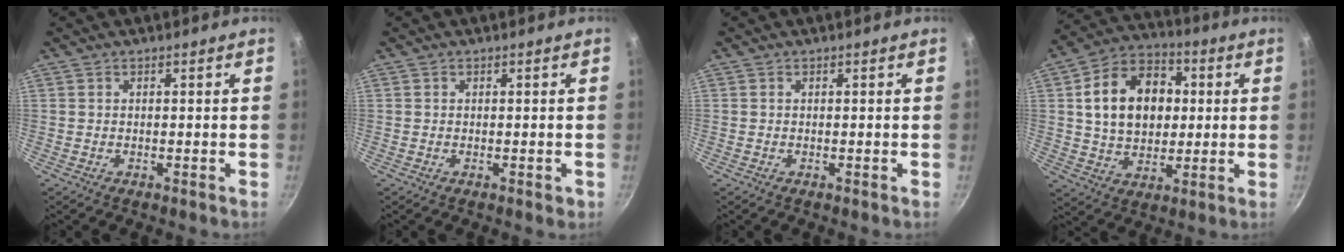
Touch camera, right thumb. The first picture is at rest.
{"total": 1.0, "force": [-0.2, 0.6, 0.8], "torque": [-0.007, 0.001, -0.003]}
{"total": 0.0}
{"total": 16.8, "force": [2.6, 12.3, 11.2], "torque": [-0.152, 0.017, 0.039]}